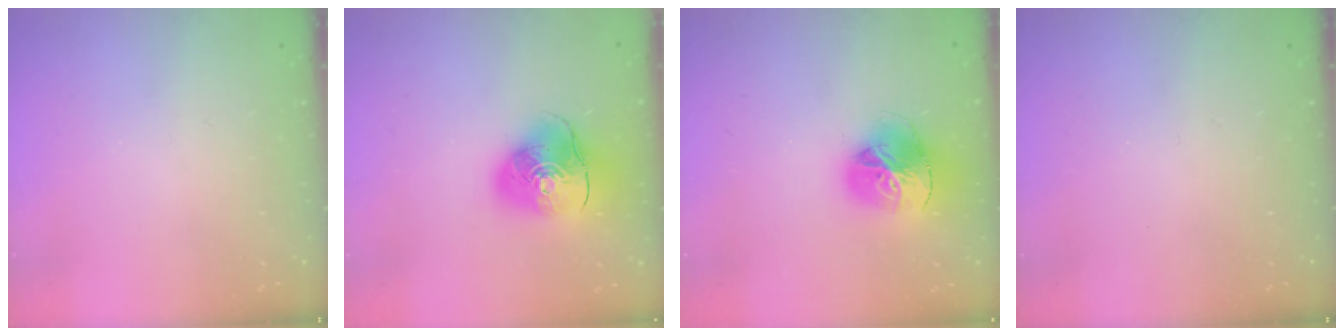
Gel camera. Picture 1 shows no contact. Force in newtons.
{"total": 12.7, "press": 12.6, "slide": 2.0}
{"total": 18.4, "press": 18.3, "slide": 2.2}
{"total": 0.0}